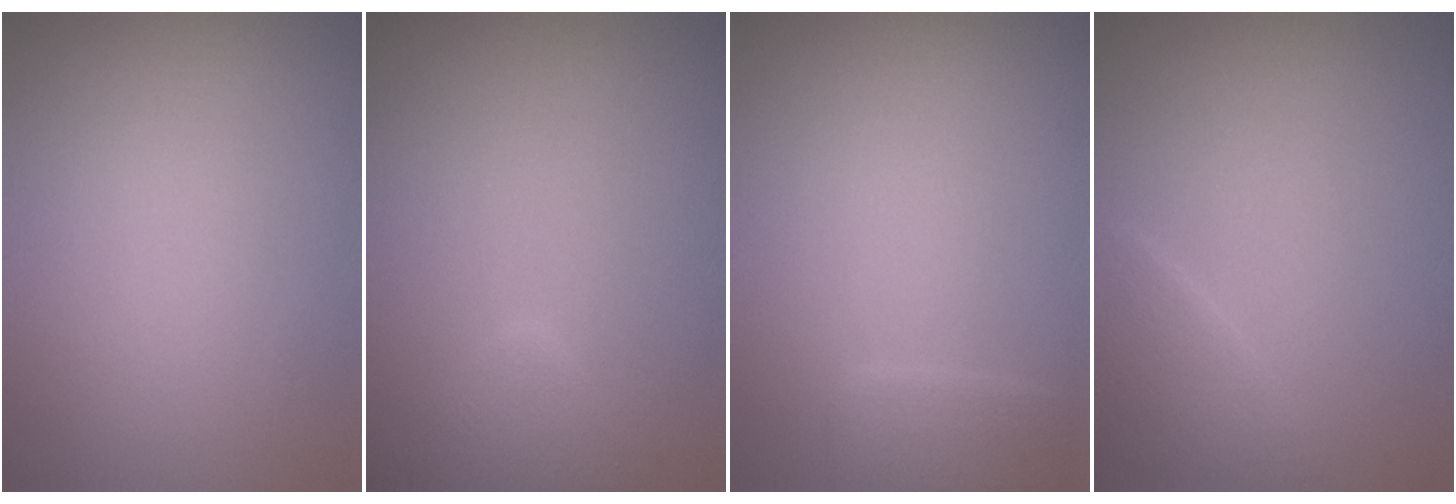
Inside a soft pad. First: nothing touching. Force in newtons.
{"total": 2.3, "press": 2.3, "slide": 0.2}
{"total": 1.6, "press": 1.6, "slide": 0.1}
{"total": 2.1, "press": 2.1, "slide": 0.1}